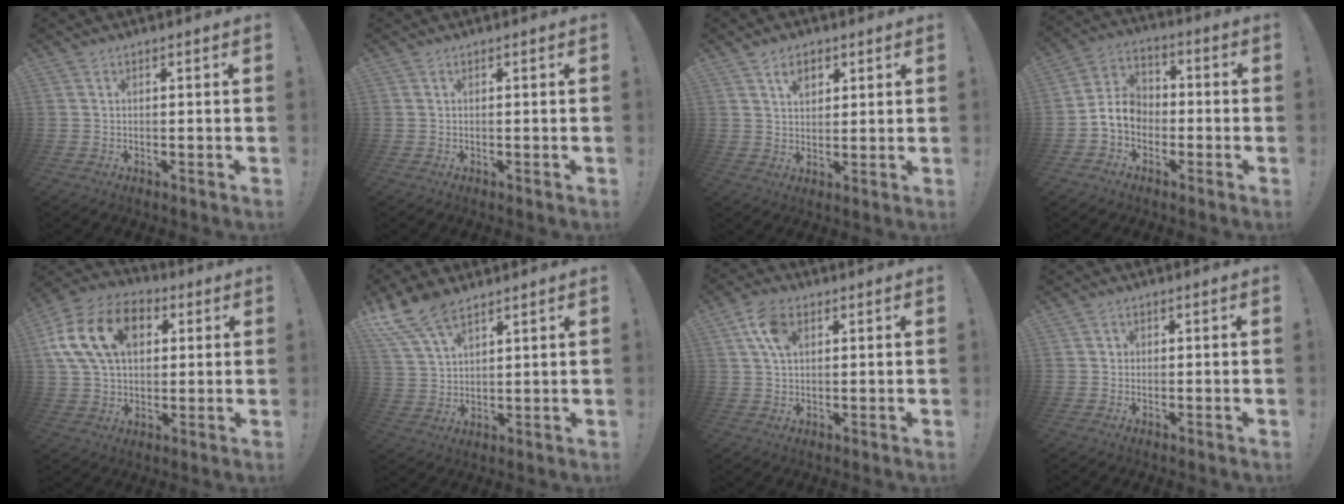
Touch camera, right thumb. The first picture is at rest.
{"total": 0.0}
{"total": 6.3, "force": [3.4, 4.1, 3.3], "torque": [-0.041, -0.011, 0.060]}
{"total": 9.6, "force": [-2.8, 7.7, 4.9], "torque": [-0.098, 0.025, -0.046]}
{"total": 19.7, "force": [6.2, 13.7, 12.8], "torque": [-0.223, -0.005, 0.112]}
{"total": 11.5, "force": [8.3, 5.5, 5.7], "torque": [-0.118, -0.031, 0.162]}
{"total": 7.7, "force": [2.6, 4.8, 5.5], "torque": [-0.103, 0.005, 0.050]}
{"total": 1.3, "force": [0.1, 1.2, 0.3], "torque": [0.002, 0.001, -0.001]}